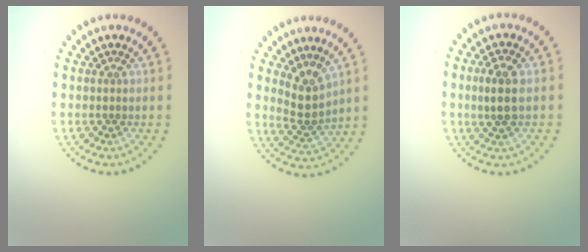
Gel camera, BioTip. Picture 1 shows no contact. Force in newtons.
{"total": 2.8, "press": 2.0, "slide": 1.9}
{"total": 2.6, "press": 2.5, "slide": 0.7}